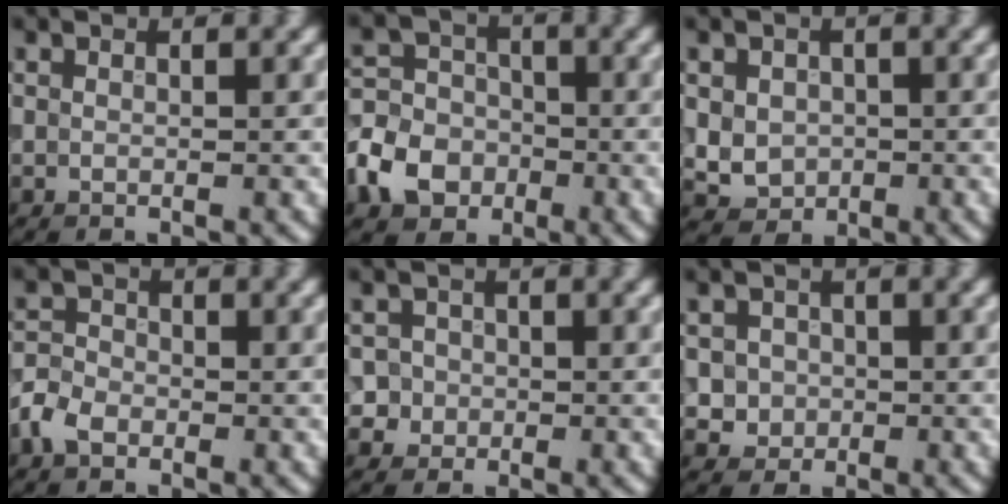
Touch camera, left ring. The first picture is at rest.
{"total": 6.3, "force": [-2.6, 5.0, 2.8], "torque": [-0.048, 0.001, -0.067]}
{"total": 3.2, "force": [-0.1, 2.8, 1.6], "torque": [-0.025, -0.003, 0.001]}
{"total": 2.8, "force": [-1.4, 2.0, 1.4], "torque": [-0.026, 0.003, -0.036]}
{"total": 2.8, "force": [-0.1, 2.8, 0.5], "torque": [0.016, 0.013, -0.010]}
{"total": 2.8, "force": [0.0, 2.7, 0.9], "torque": [0.002, 0.001, -0.002]}